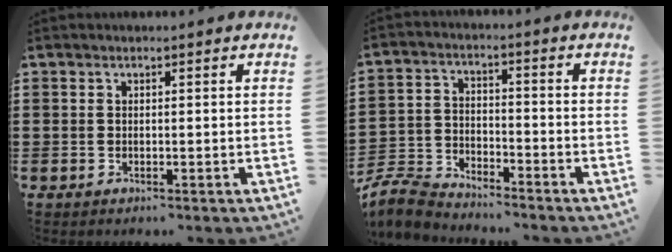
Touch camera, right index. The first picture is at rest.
{"total": 6.1, "force": [-5.9, 1.3, 1.1], "torque": [-0.044, 0.000, -0.121]}